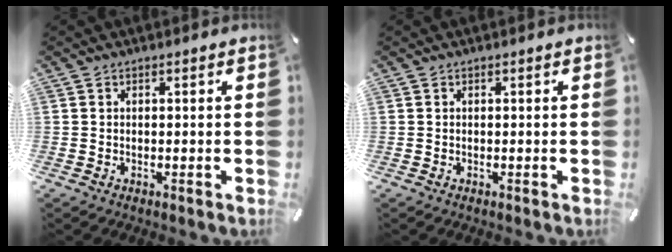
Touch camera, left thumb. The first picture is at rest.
{"total": 0.0}